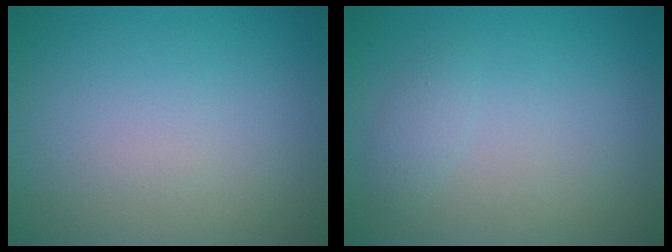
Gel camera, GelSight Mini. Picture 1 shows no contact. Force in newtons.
{"total": 1.1, "press": 1.1, "slide": 0.1}